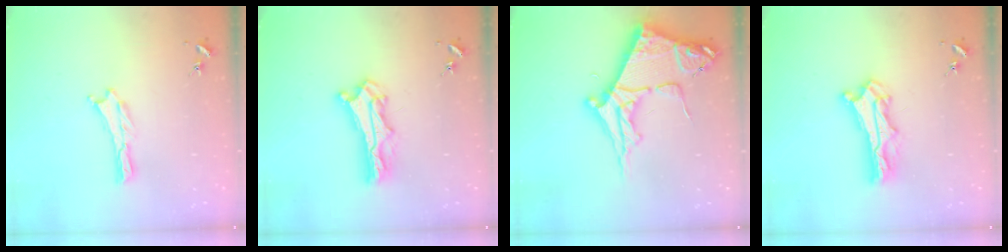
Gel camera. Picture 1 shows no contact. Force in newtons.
{"total": 7.4, "press": 7.3, "slide": 0.6}
{"total": 8.8, "press": 8.7, "slide": 0.9}
{"total": 7.4, "press": 7.3, "slide": 0.6}